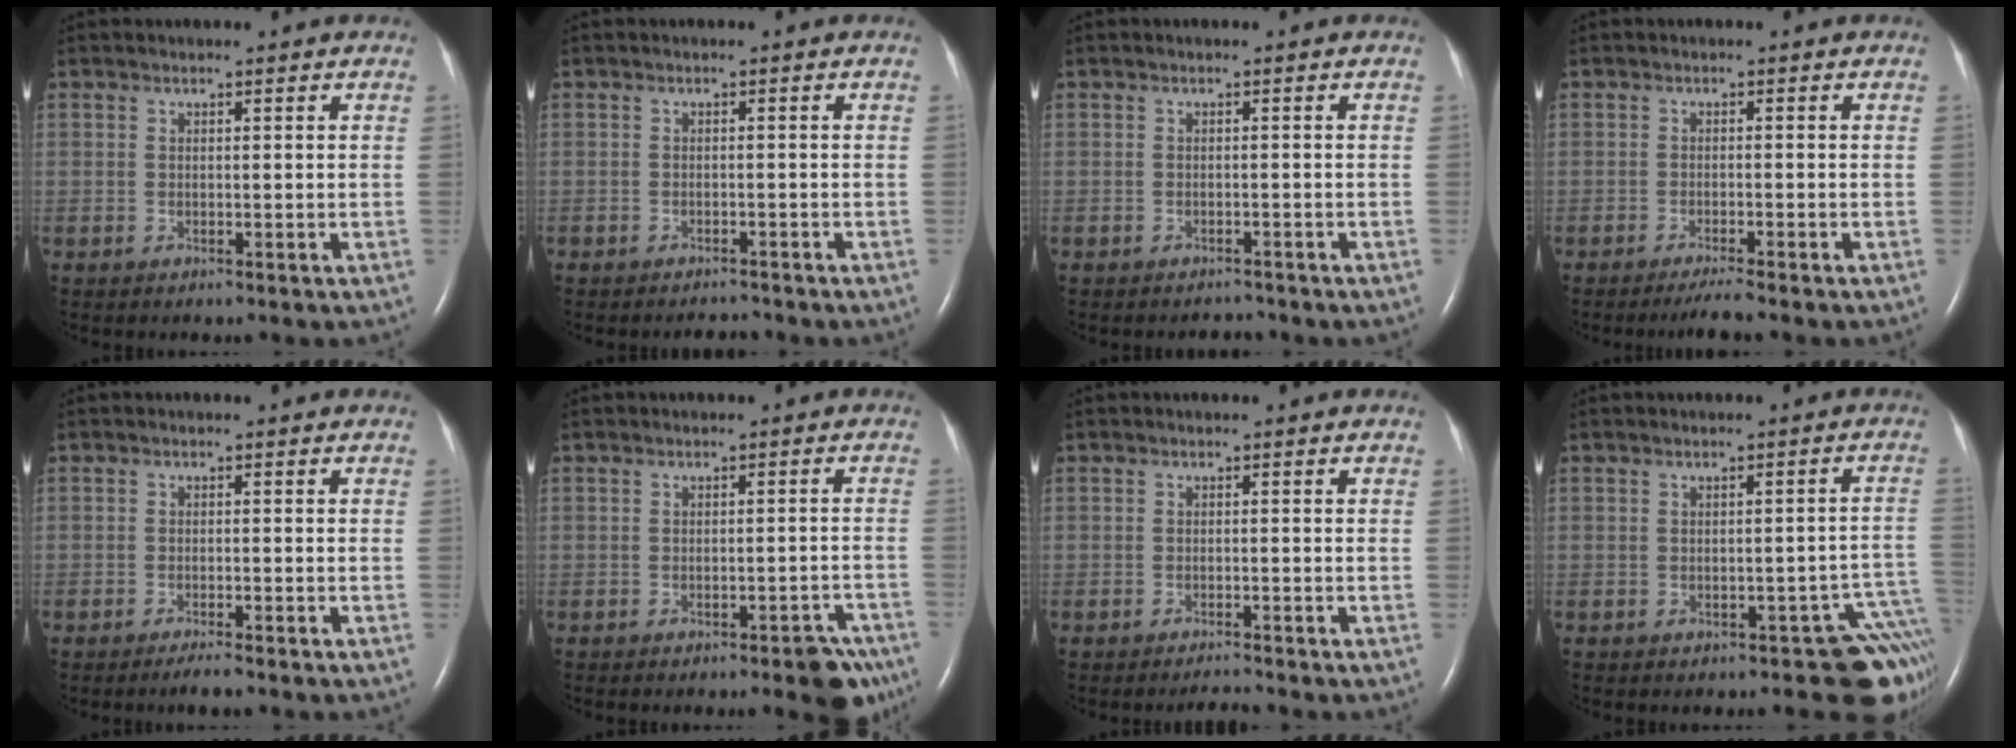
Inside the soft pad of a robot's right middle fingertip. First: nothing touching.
{"total": 1.6, "force": [-1.6, 0.4, 0.1], "torque": [-0.006, -0.006, -0.020]}
{"total": 1.3, "force": [-1.3, 0.5, 0.0], "torque": [-0.006, -0.003, -0.017]}
{"total": 2.8, "force": [-2.4, -0.4, 1.4], "torque": [-0.031, -0.008, -0.043]}
{"total": 2.1, "force": [-1.8, 0.1, 1.2], "torque": [-0.026, -0.005, -0.030]}
{"total": 5.6, "force": [-4.1, 1.5, 3.5], "torque": [-0.023, 0.011, -0.047]}
{"total": 1.5, "force": [-1.4, -0.3, 0.2], "torque": [-0.007, -0.009, -0.021]}
{"total": 6.4, "force": [-4.7, 2.1, 3.9], "torque": [-0.017, 0.021, -0.053]}